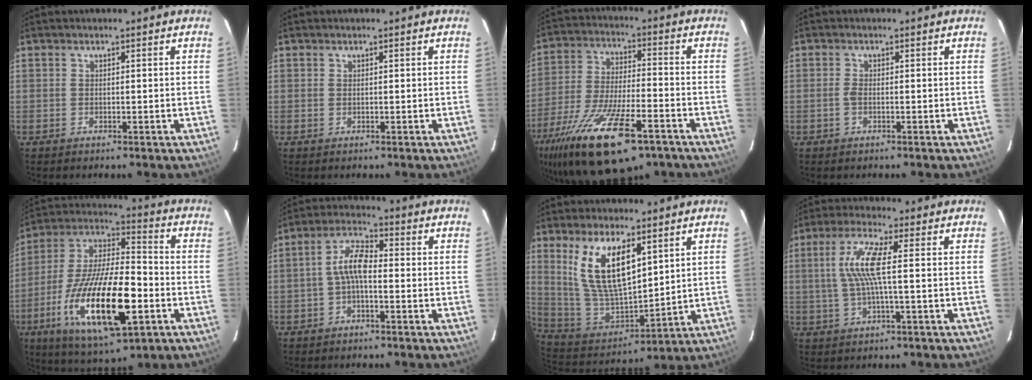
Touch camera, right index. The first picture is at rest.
{"total": 0.0}
{"total": 22.7, "force": [-14.2, 7.4, 16.0], "torque": [-0.314, -0.059, -0.240]}
{"total": 1.1, "force": [-0.3, 0.4, 1.0], "torque": [-0.019, 0.002, -0.007]}
{"total": 23.8, "force": [-8.4, 7.6, 20.9], "torque": [-0.410, -0.034, -0.144]}
{"total": 5.7, "force": [-1.2, 2.1, 5.1], "torque": [-0.108, 0.020, -0.026]}
{"total": 15.3, "force": [6.9, 6.4, 12.1], "torque": [-0.234, -0.004, 0.152]}
{"total": 8.0, "force": [0.4, 0.5, 8.0], "torque": [-0.158, 0.004, 0.012]}